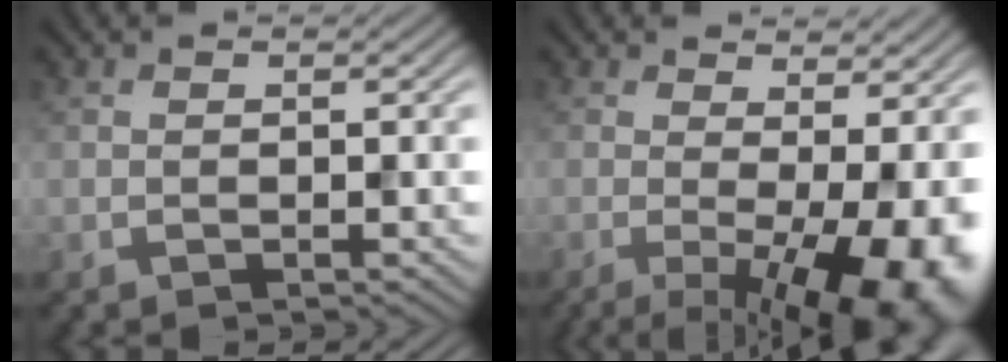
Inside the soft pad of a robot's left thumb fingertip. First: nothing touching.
{"total": 12.1, "force": [-2.7, 3.6, 11.2], "torque": [-0.151, 0.000, -0.035]}